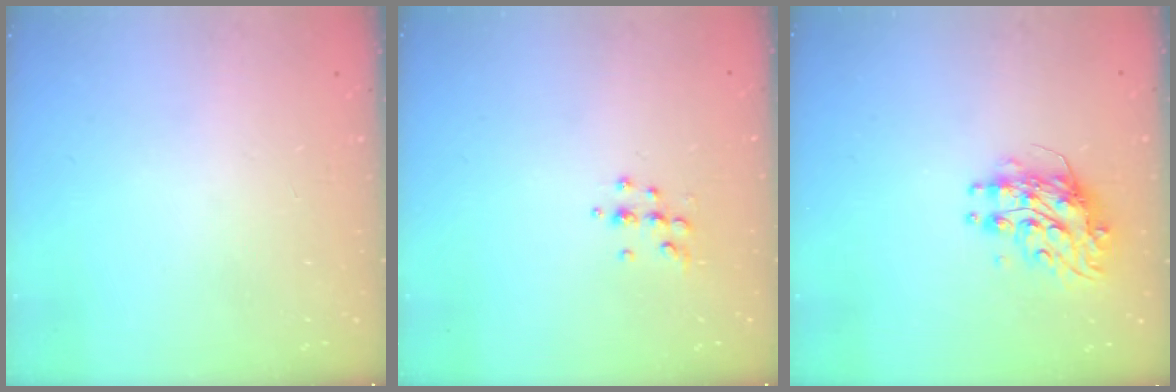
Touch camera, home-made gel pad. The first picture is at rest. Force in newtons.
{"total": 4.8, "press": 4.7, "slide": 0.5}
{"total": 8.9, "press": 8.9, "slide": 0.5}